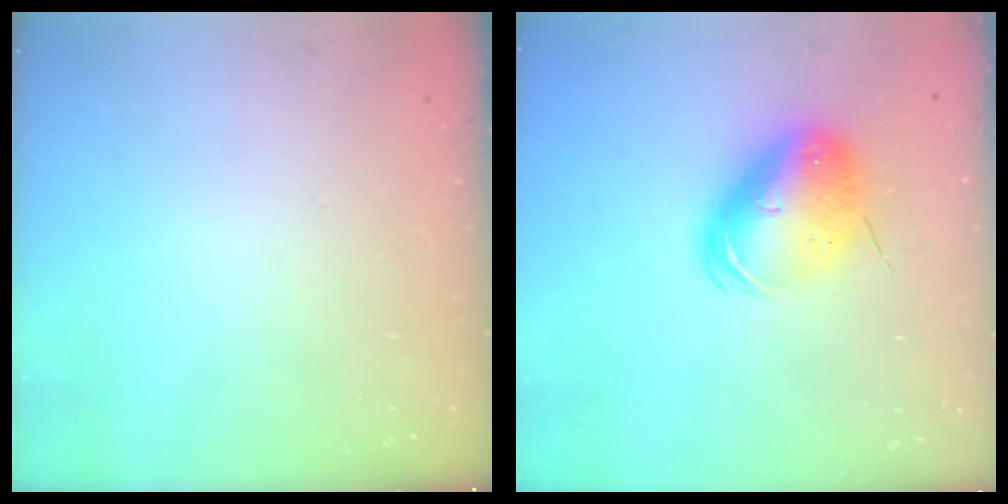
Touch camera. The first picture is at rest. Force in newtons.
{"total": 11.4, "press": 11.1, "slide": 2.6}